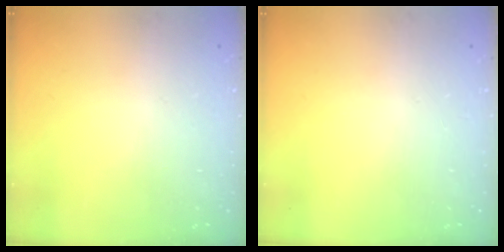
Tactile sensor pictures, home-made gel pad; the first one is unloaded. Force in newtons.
{"total": 0.0}